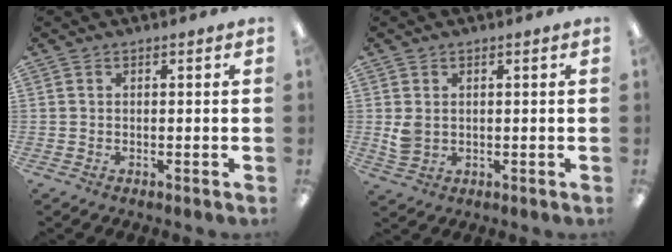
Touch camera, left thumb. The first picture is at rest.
{"total": 3.5, "force": [0.8, 2.6, 2.3], "torque": [-0.044, -0.003, 0.013]}